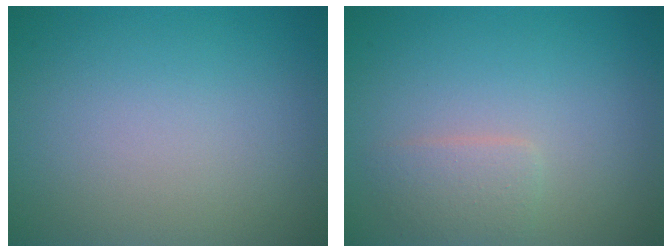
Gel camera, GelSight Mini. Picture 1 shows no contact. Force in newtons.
{"total": 1.8, "press": 1.8, "slide": 0.0}